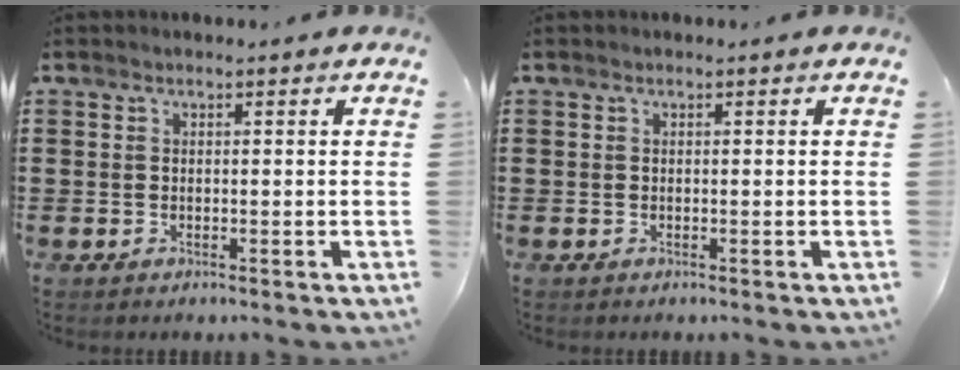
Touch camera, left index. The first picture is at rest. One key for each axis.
{"total": 0.0}